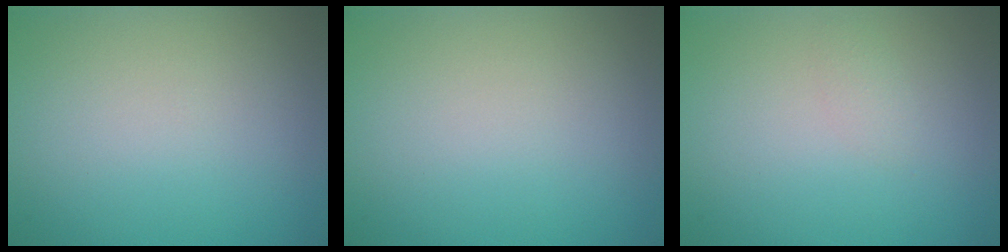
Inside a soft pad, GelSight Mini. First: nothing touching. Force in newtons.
{"total": 0.0}
{"total": 0.7, "press": 0.7, "slide": 0.1}